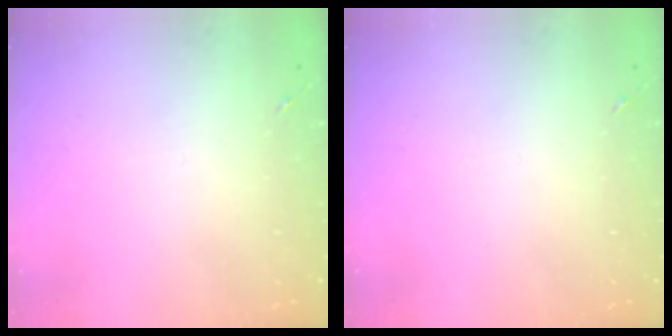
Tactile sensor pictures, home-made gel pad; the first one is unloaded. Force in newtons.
{"total": 0.0}